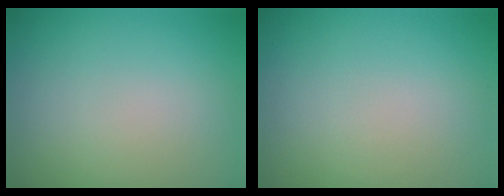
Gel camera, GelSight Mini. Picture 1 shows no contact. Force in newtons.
{"total": 0.0}